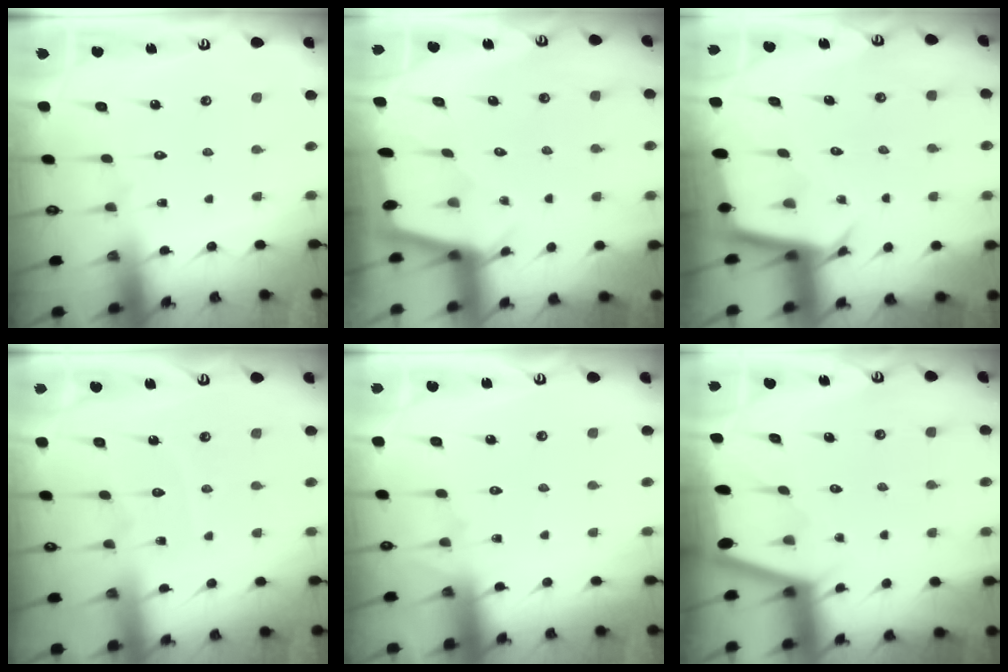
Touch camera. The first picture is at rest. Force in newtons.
{"total": 2.2, "press": 2.2, "slide": 0.3}
{"total": 2.9, "press": 2.9, "slide": 0.1}
{"total": 3.7, "press": 3.7, "slide": 0.1}
{"total": 5.7, "press": 5.7, "slide": 0.7}
{"total": 1.7, "press": 1.6, "slide": 0.3}